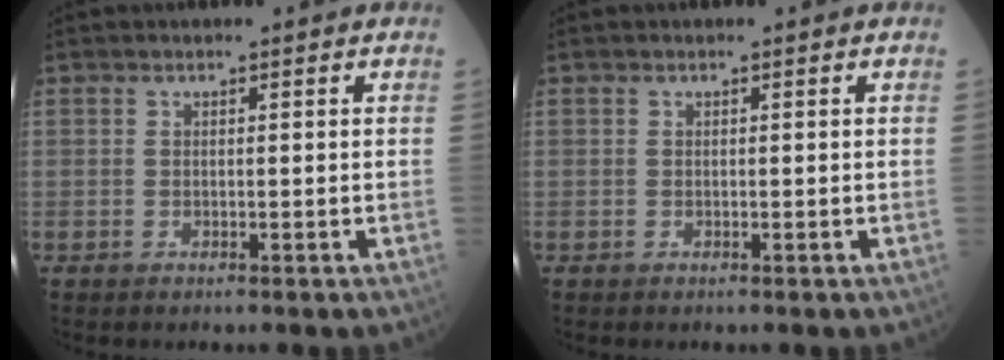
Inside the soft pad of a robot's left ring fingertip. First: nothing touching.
{"total": 0.0}